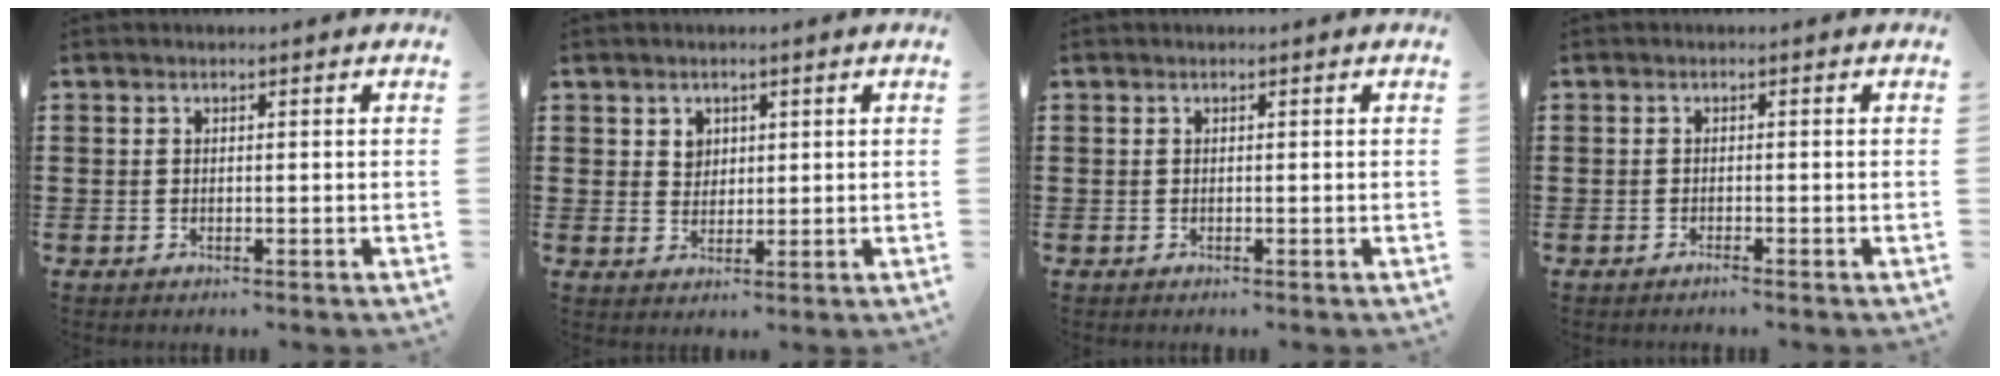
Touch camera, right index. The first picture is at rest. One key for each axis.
{"total": 2.3, "fx": 1.2, "fy": 1.9, "fz": 0.5, "tx": -0.017, "ty": 0.008, "tz": 0.022}
{"total": 0.0}
{"total": 0.7, "fx": -0.6, "fy": 0.0, "fz": 0.3, "tx": -0.008, "ty": -0.003, "tz": -0.012}